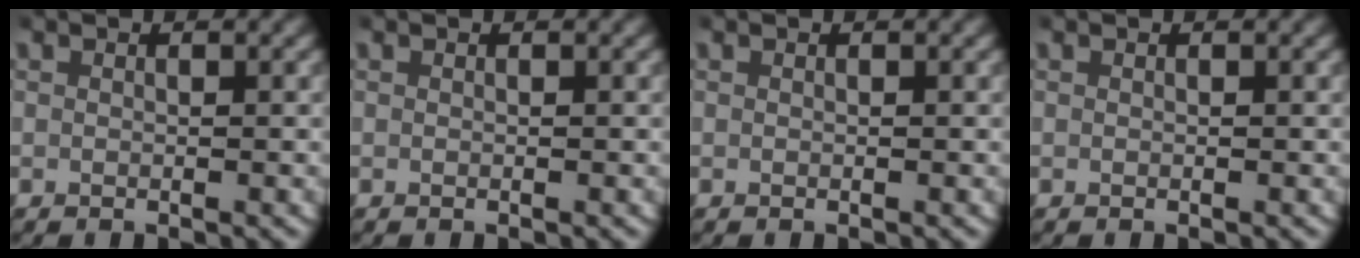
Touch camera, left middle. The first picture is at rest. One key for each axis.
{"total": 0.0}
{"total": 0.0}
{"total": 0.0}